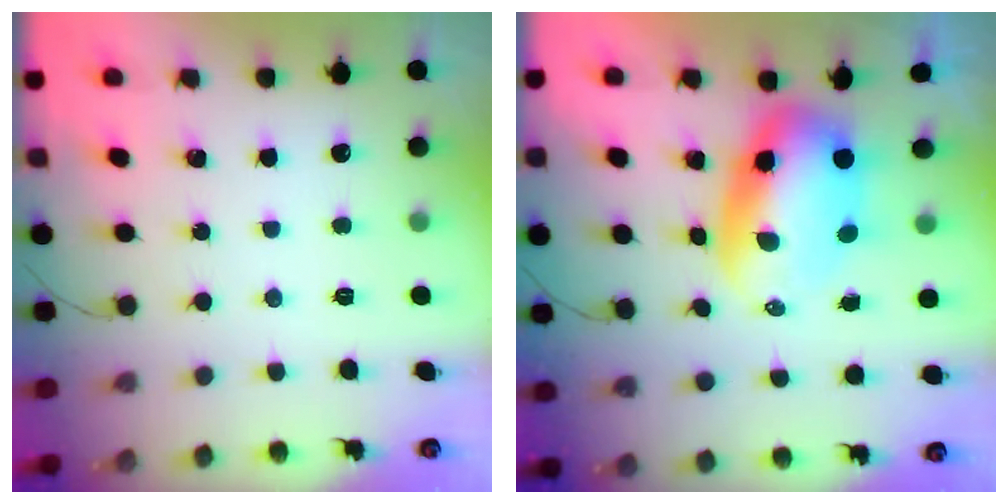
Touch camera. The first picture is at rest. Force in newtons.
{"total": 8.5, "press": 8.2, "slide": 2.1}